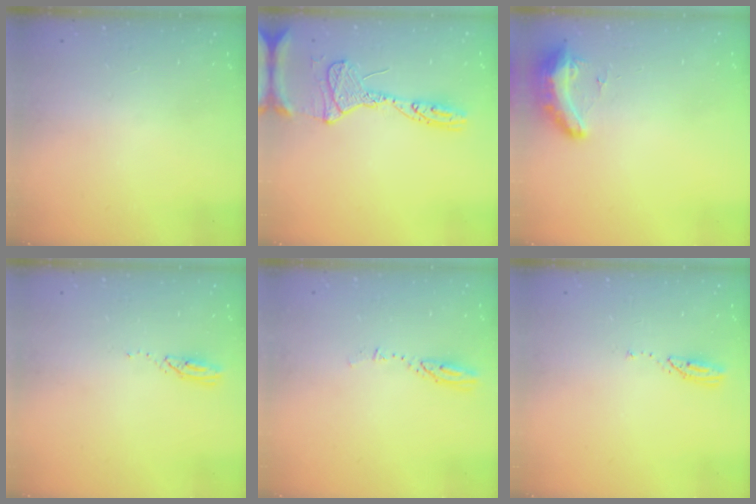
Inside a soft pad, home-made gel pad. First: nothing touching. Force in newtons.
{"total": 15.5, "press": 15.4, "slide": 1.2}
{"total": 16.9, "press": 11.4, "slide": 12.5}
{"total": 3.0, "press": 3.0, "slide": 0.1}
{"total": 3.1, "press": 3.1, "slide": 0.4}
{"total": 3.0, "press": 2.9, "slide": 0.3}